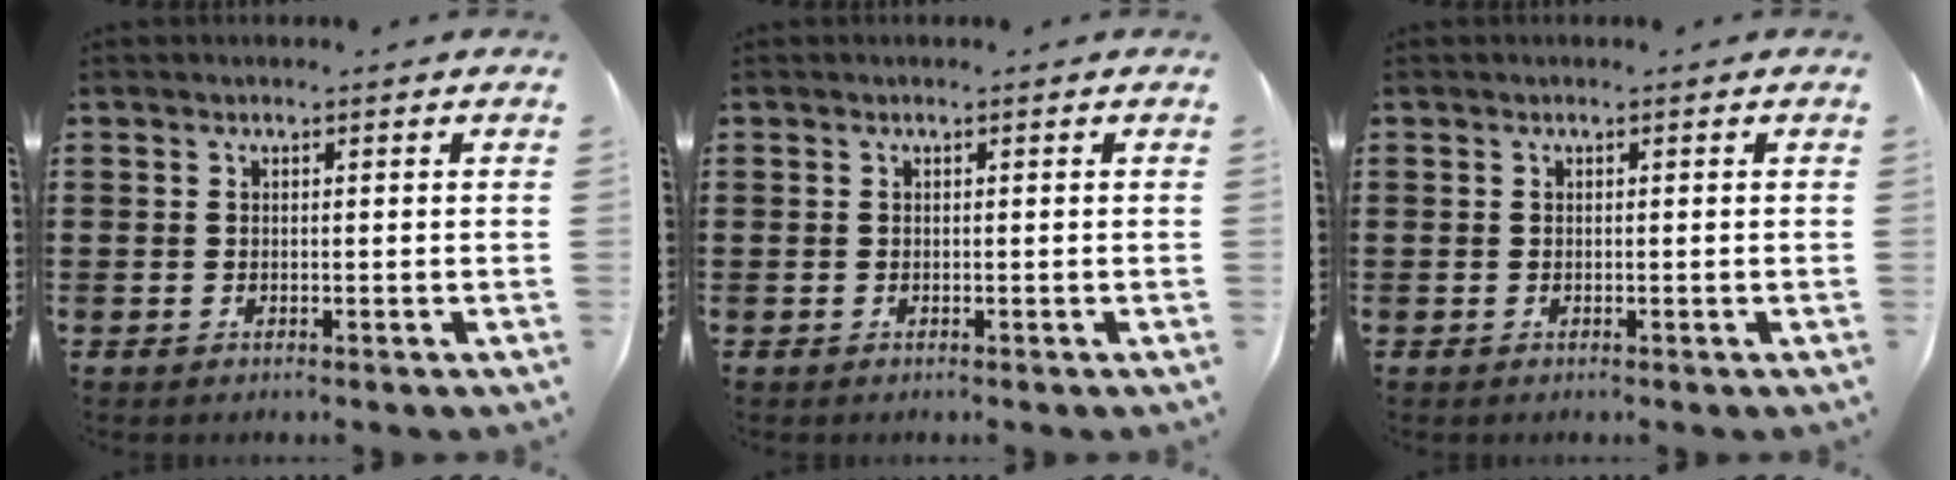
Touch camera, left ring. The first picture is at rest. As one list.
[{"total": 0.0}, {"total": 0.0}]